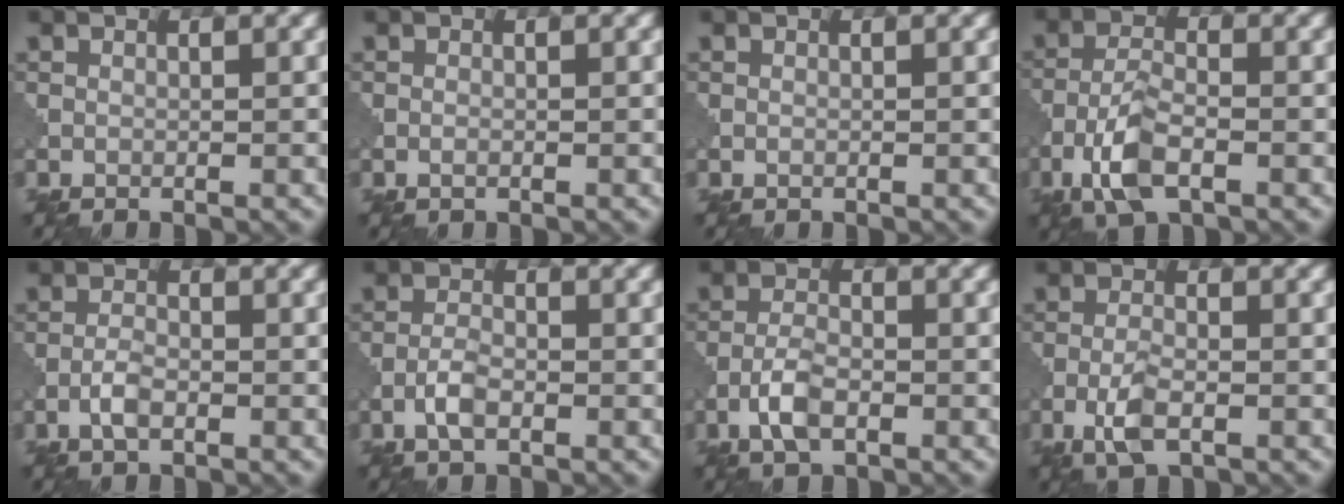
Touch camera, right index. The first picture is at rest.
{"total": 0.5, "force": [-0.3, 0.2, 0.4], "torque": [-0.011, -0.001, -0.006]}
{"total": 0.0}
{"total": 4.8, "force": [-2.4, 1.9, 3.7], "torque": [-0.080, 0.000, -0.054]}
{"total": 2.1, "force": [-1.0, 0.8, 1.6], "torque": [-0.032, 0.003, -0.024]}
{"total": 2.4, "force": [-1.1, 1.0, 1.8], "torque": [-0.038, 0.003, -0.028]}
{"total": 3.3, "force": [-1.5, 1.5, 2.5], "torque": [-0.053, 0.003, -0.036]}
{"total": 3.2, "force": [-1.4, 1.2, 2.6], "torque": [-0.059, -0.002, -0.032]}